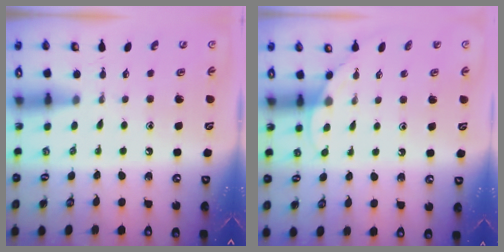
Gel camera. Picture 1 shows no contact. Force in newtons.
{"total": 4.8, "press": 4.7, "slide": 0.5}